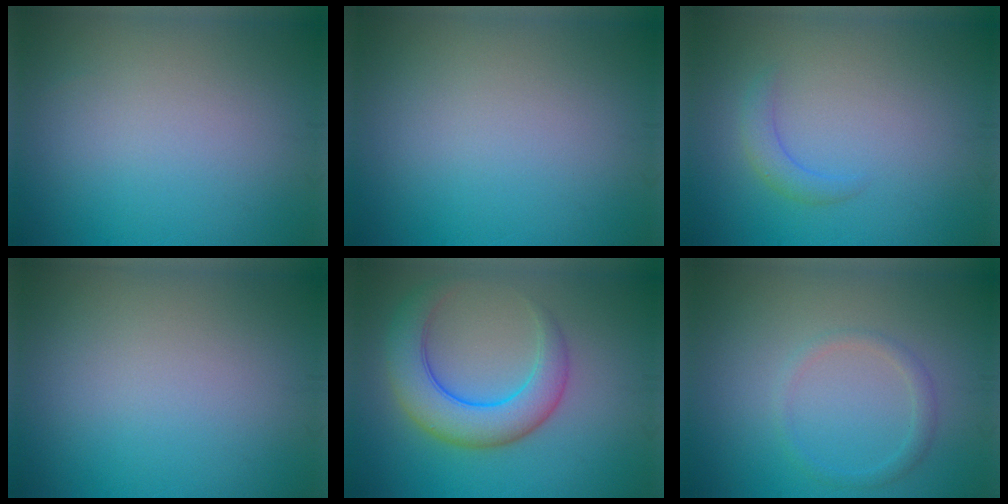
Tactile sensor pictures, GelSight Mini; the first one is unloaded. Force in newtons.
{"total": 0.0}
{"total": 1.6, "press": 1.6, "slide": 0.1}
{"total": 0.0}
{"total": 6.1, "press": 6.1, "slide": 0.4}
{"total": 1.4, "press": 1.4, "slide": 0.0}